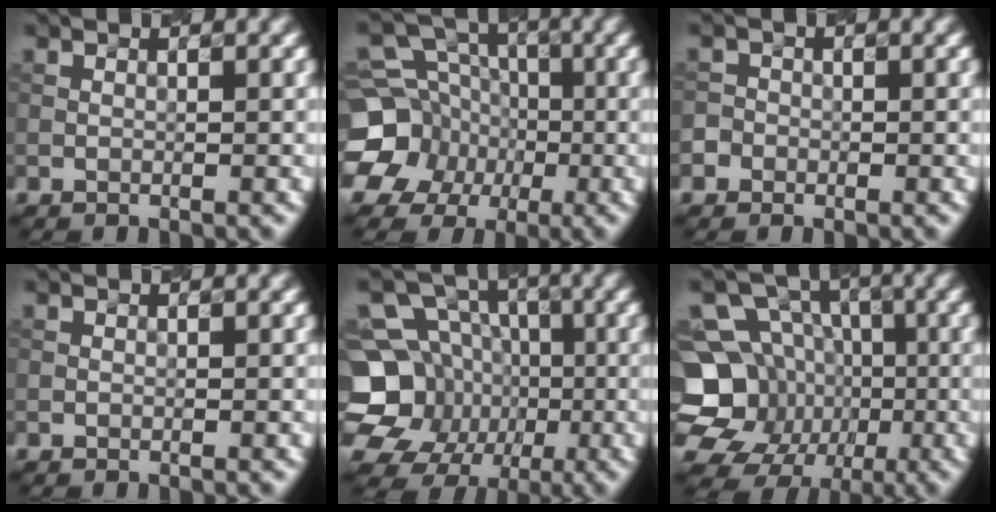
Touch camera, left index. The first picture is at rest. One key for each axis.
{"total": 10.5, "fx": -2.5, "fy": 9.5, "fz": 3.6, "tx": -0.086, "ty": 0.001, "tz": -0.066}
{"total": 1.6, "fx": -0.7, "fy": 1.5, "fz": 0.2, "tx": 0.007, "ty": 0.008, "tz": -0.017}
{"total": 0.0}
{"total": 13.2, "fx": -2.8, "fy": 12.2, "fz": 4.3, "tx": -0.121, "ty": -0.009, "tz": -0.061}
{"total": 14.9, "fx": -3.3, "fy": 13.7, "fz": 4.9, "tx": -0.132, "ty": -0.012, "tz": -0.066}